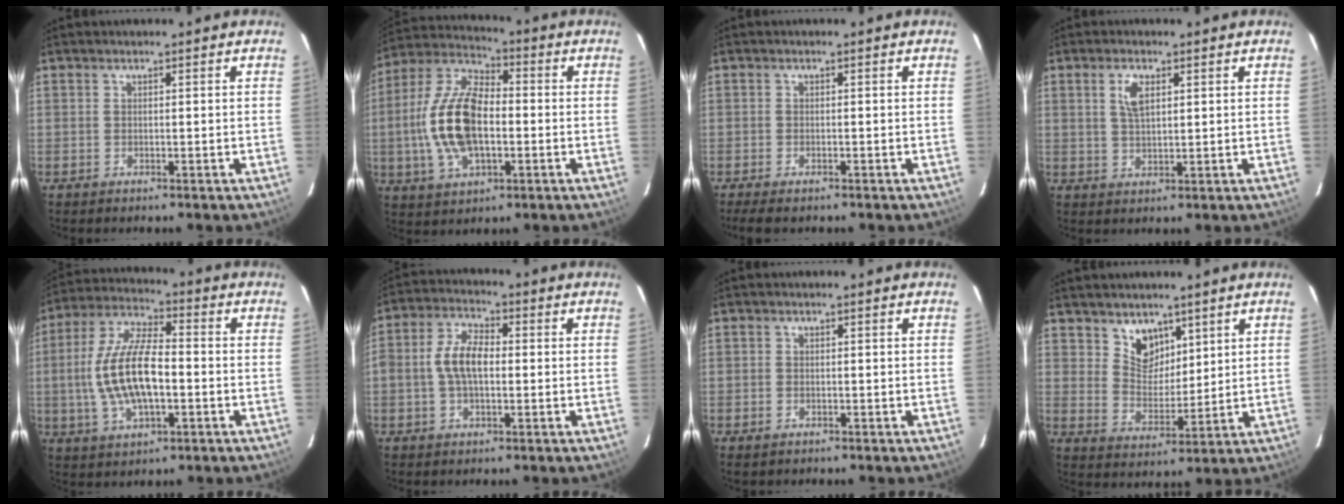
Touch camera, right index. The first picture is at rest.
{"total": 16.4, "force": [-1.9, 8.3, 14.0], "torque": [-0.296, 0.008, -0.036]}
{"total": 3.7, "force": [-2.9, 1.0, 2.1], "torque": [-0.051, -0.015, -0.051]}
{"total": 4.1, "force": [1.6, 1.9, 3.3], "torque": [-0.061, 0.004, 0.031]}
{"total": 14.5, "force": [-1.9, 6.0, 13.1], "torque": [-0.271, 0.004, -0.031]}
{"total": 7.5, "force": [-0.4, 4.2, 6.3], "torque": [-0.128, 0.016, -0.009]}
{"total": 1.1, "force": [-0.6, 0.8, 0.3], "torque": [-0.005, 0.000, -0.008]}
{"total": 6.6, "force": [4.5, 4.3, 2.0], "torque": [-0.024, -0.001, 0.089]}